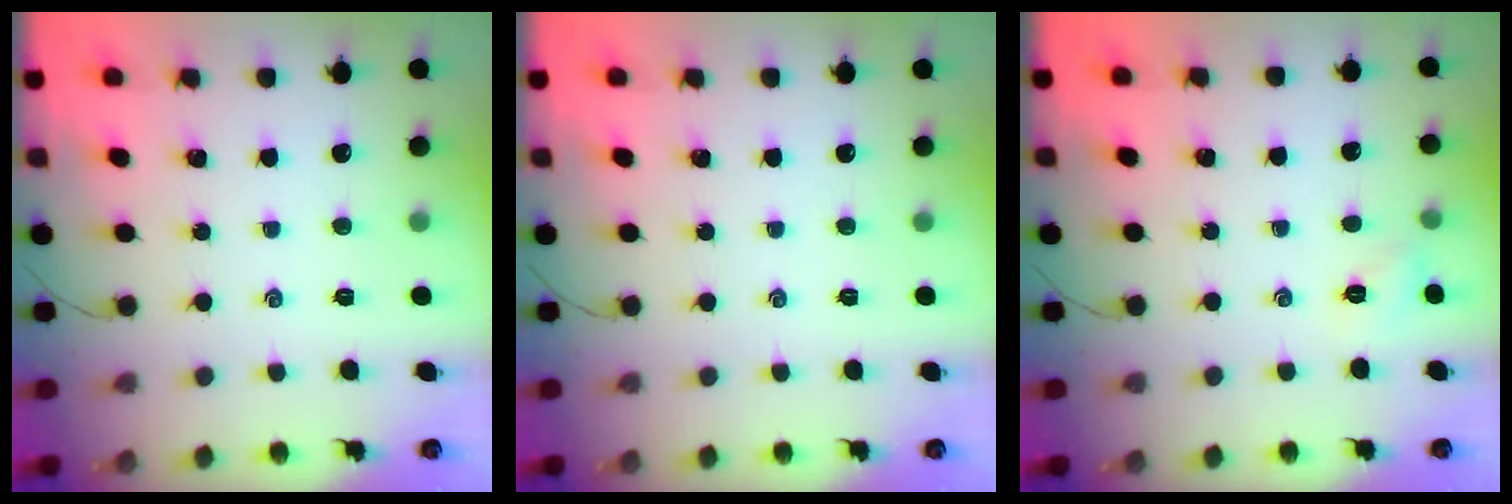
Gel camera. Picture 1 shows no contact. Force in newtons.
{"total": 0.0}
{"total": 2.9, "press": 2.8, "slide": 0.5}